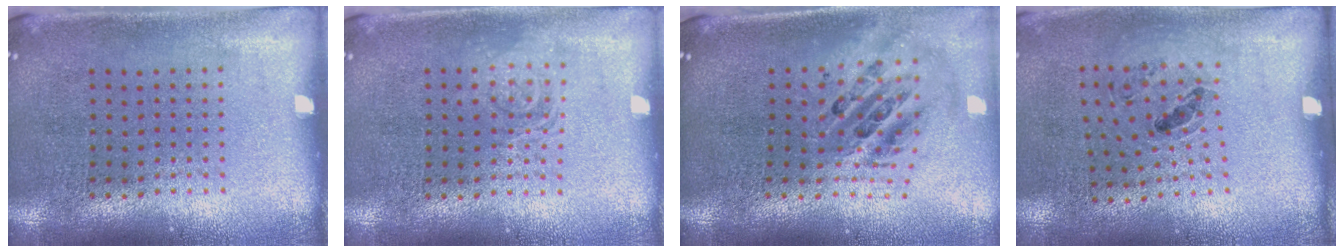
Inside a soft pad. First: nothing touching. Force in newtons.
{"total": 1.8, "press": 1.8, "slide": 0.3}
{"total": 2.4, "press": 1.7, "slide": 1.6}
{"total": 1.2, "press": 0.9, "slide": 0.8}